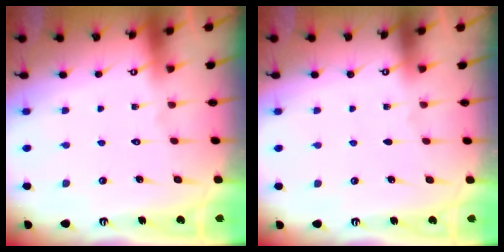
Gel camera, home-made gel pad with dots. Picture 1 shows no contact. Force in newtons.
{"total": 0.0}